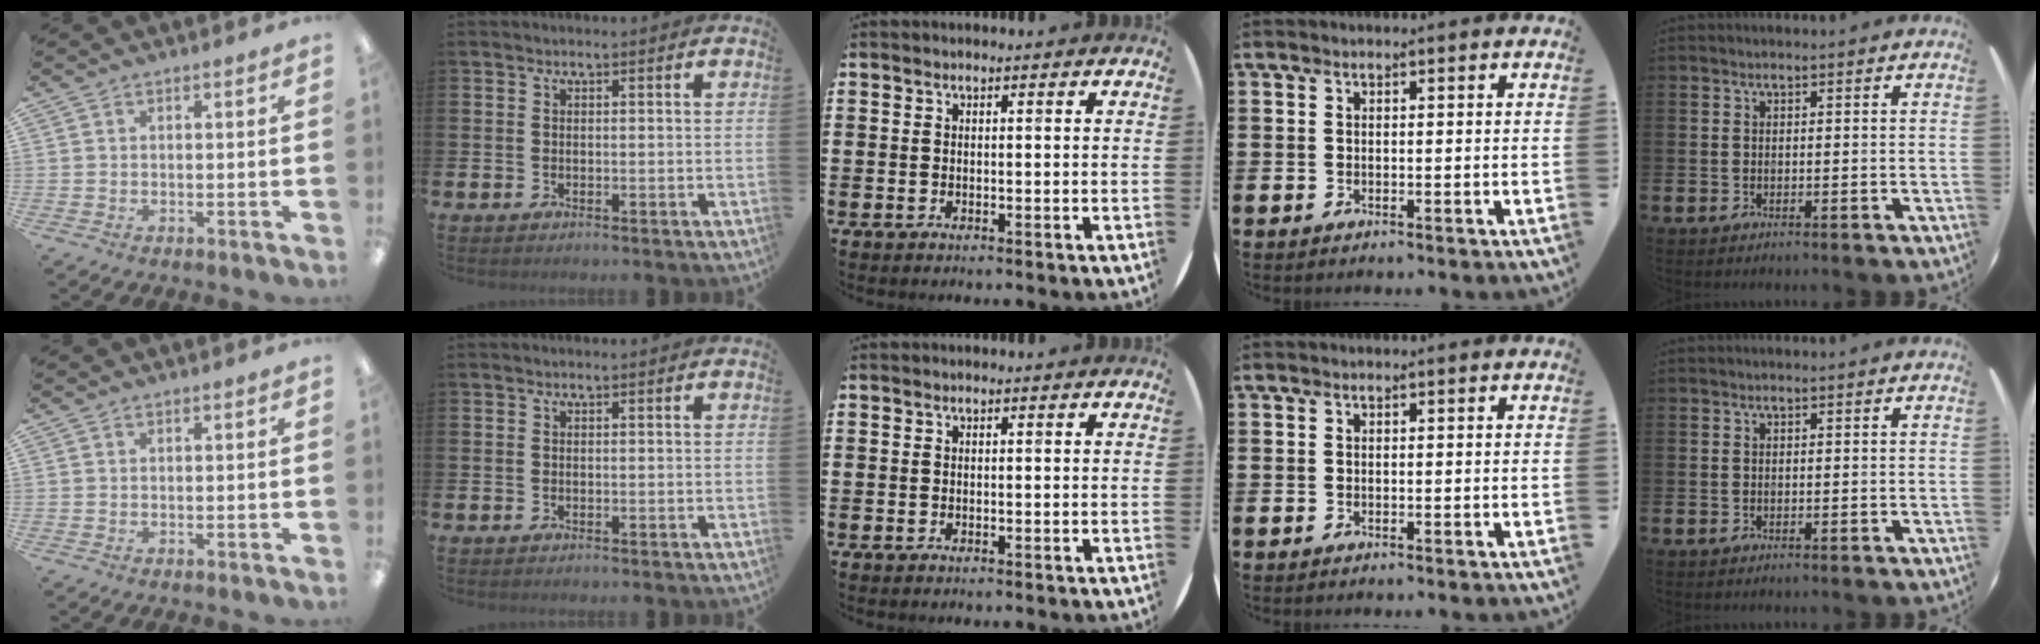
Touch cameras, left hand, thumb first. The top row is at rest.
{}